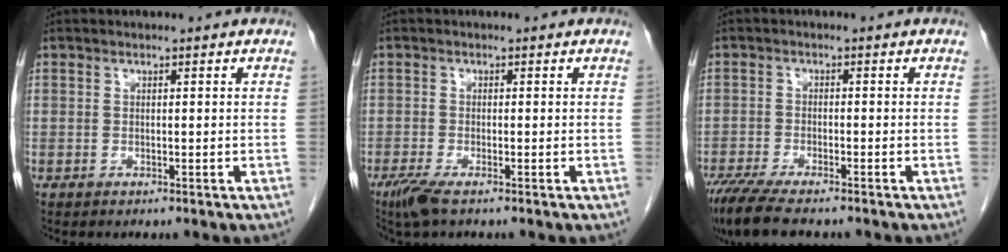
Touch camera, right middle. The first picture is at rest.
{"total": 3.1, "force": [-2.1, 0.4, 2.2], "torque": [-0.051, -0.010, -0.041]}
{"total": 9.2, "force": [-7.4, 1.6, 5.1], "torque": [-0.089, -0.021, -0.124]}